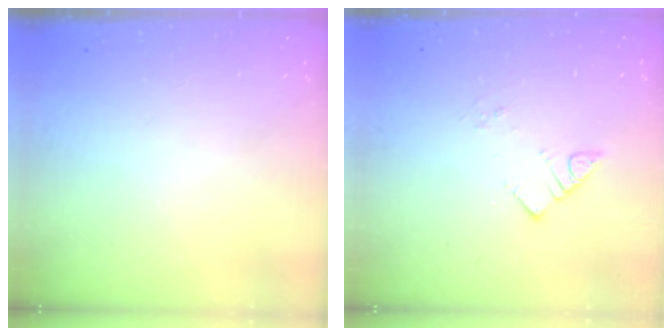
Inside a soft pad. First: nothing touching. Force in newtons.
{"total": 3.2, "press": 3.2, "slide": 0.2}